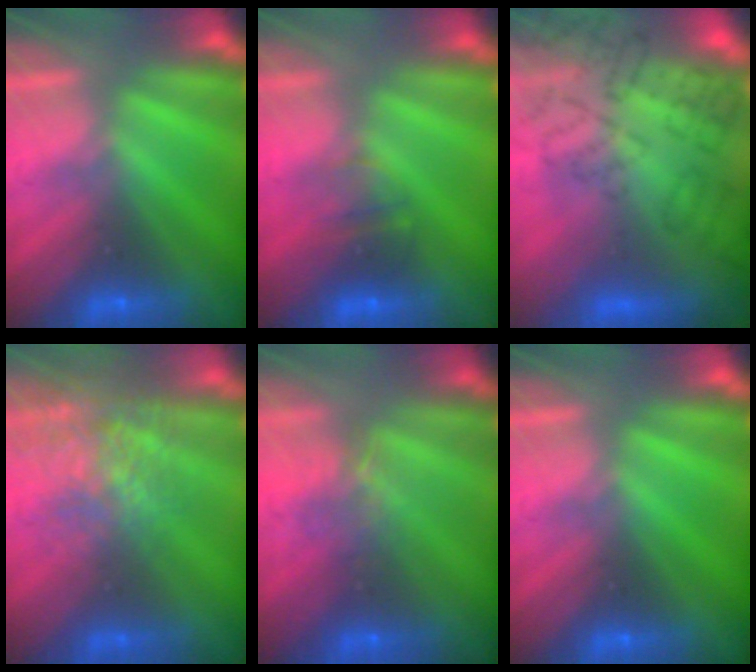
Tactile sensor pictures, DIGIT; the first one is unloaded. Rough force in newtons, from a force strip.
{"total": 2.2}
{"total": 11.8}
{"total": 3.6}
{"total": 3.9}
{"total": 0.0}